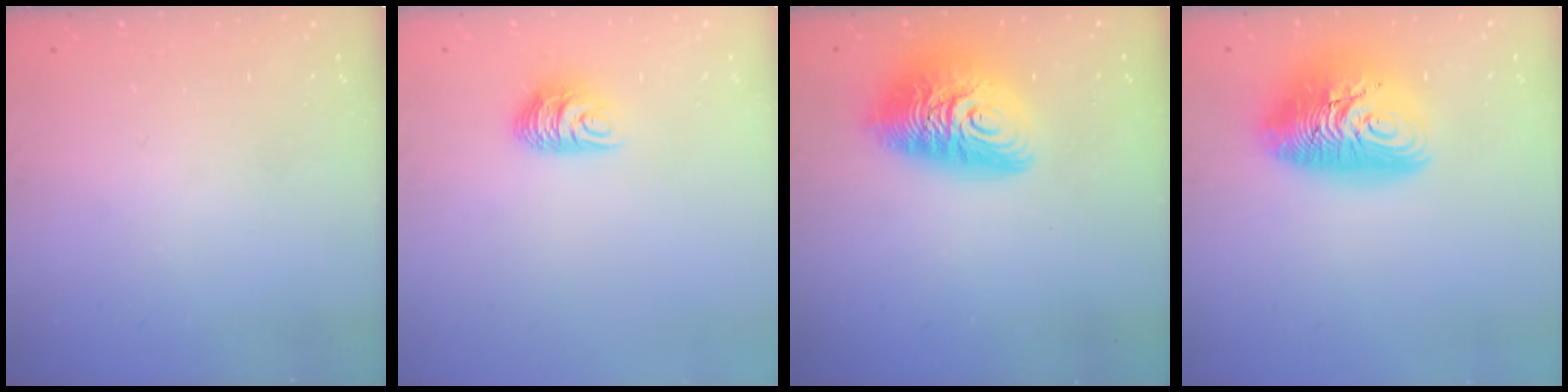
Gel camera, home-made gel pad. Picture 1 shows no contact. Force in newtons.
{"total": 7.3, "press": 7.3, "slide": 0.8}
{"total": 14.7, "press": 14.6, "slide": 1.3}
{"total": 16.5, "press": 16.4, "slide": 1.4}